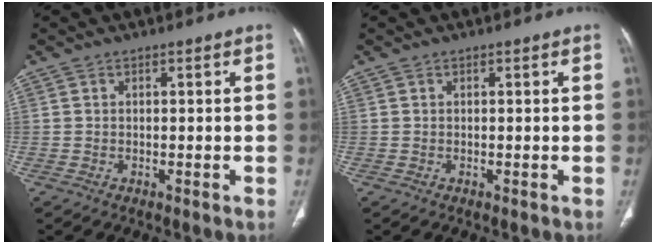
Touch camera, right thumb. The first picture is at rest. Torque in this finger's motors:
{"motor_torque": [-0.66, 0.88, 0.28, -0.07, -0.01]}